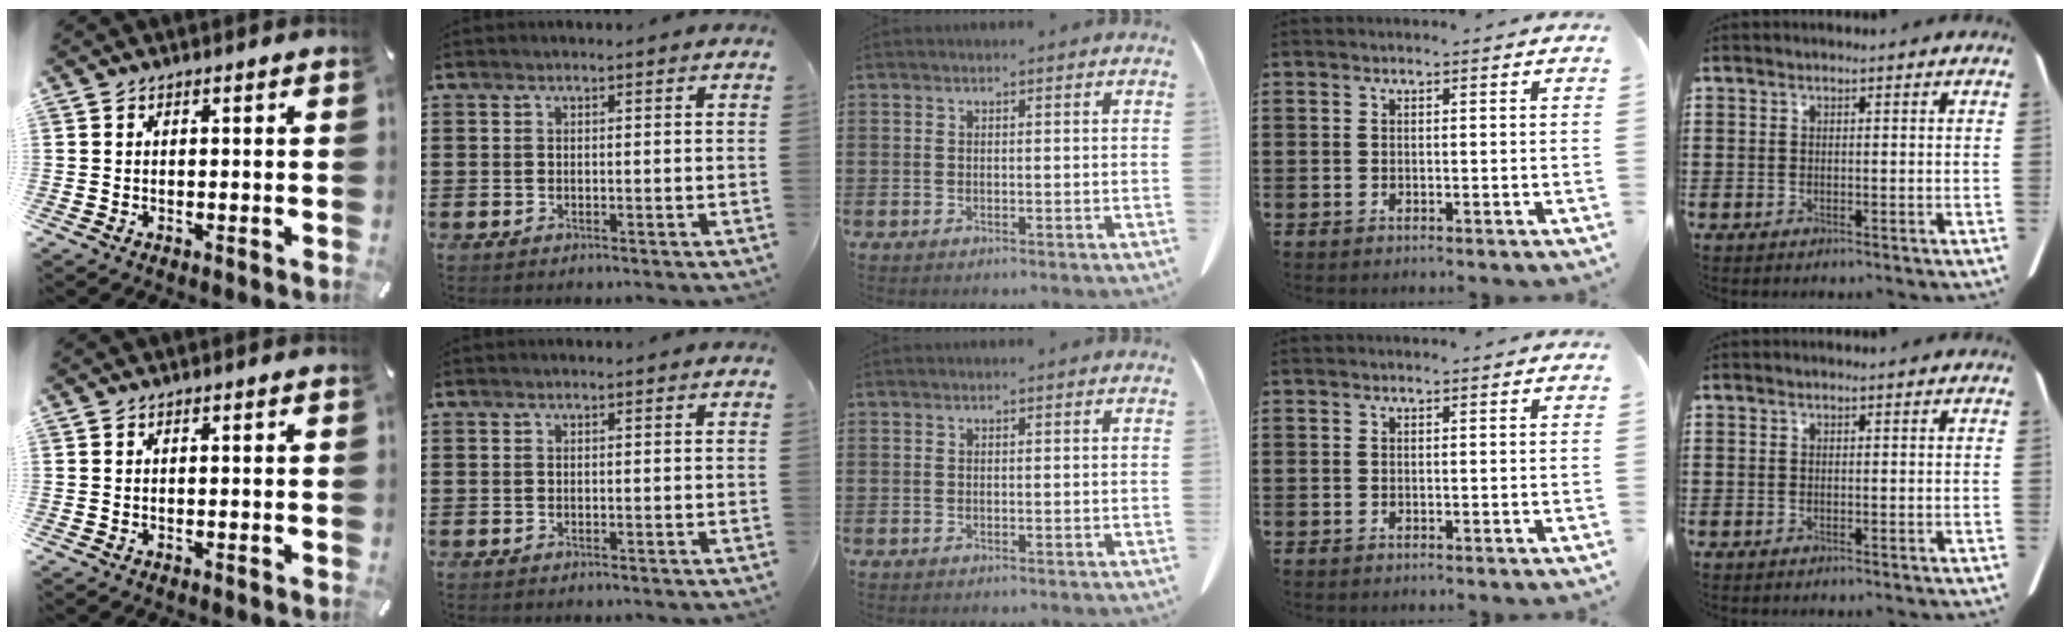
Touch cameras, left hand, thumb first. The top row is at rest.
{}